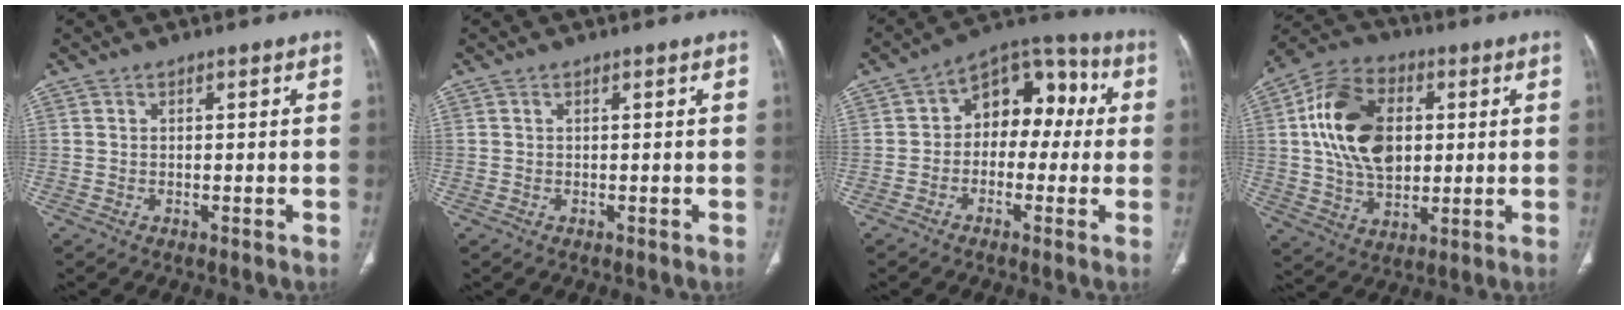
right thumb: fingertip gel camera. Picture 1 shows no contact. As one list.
[{"total": 0.0}, {"total": 12.0, "force": [0.6, 8.2, 8.7], "torque": [-0.071, 0.045, -0.008]}, {"total": 17.9, "force": [2.9, 12.1, 12.9], "torque": [-0.206, 0.006, 0.053]}]